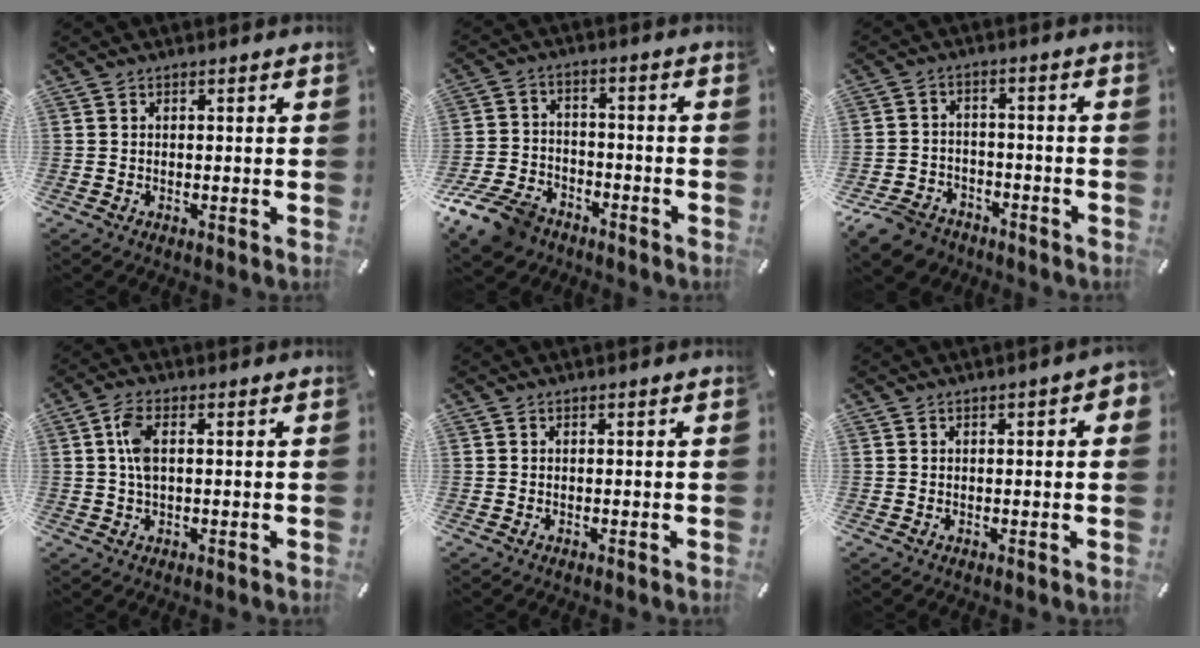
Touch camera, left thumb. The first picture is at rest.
{"total": 10.9, "force": [-8.1, 6.1, 4.2], "torque": [-0.086, 0.048, -0.151]}
{"total": 8.0, "force": [-6.2, 4.6, 2.3], "torque": [-0.052, 0.031, -0.118]}
{"total": 5.2, "force": [0.7, 2.3, 4.6], "torque": [-0.107, 0.003, 0.007]}
{"total": 0.0}
{"total": 1.7, "force": [0.3, 0.8, 1.5], "torque": [-0.021, 0.003, 0.003]}